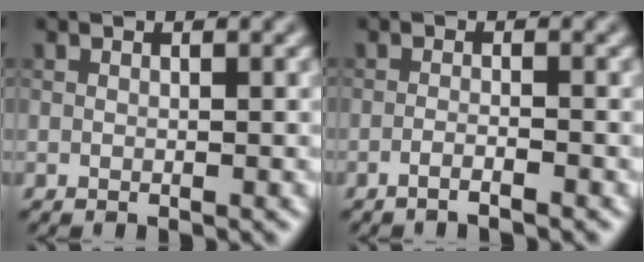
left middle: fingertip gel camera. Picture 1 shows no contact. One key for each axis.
{"total": 1.3, "fx": -0.9, "fy": 0.3, "fz": 1.0, "tx": -0.011, "ty": 0.000, "tz": -0.023}